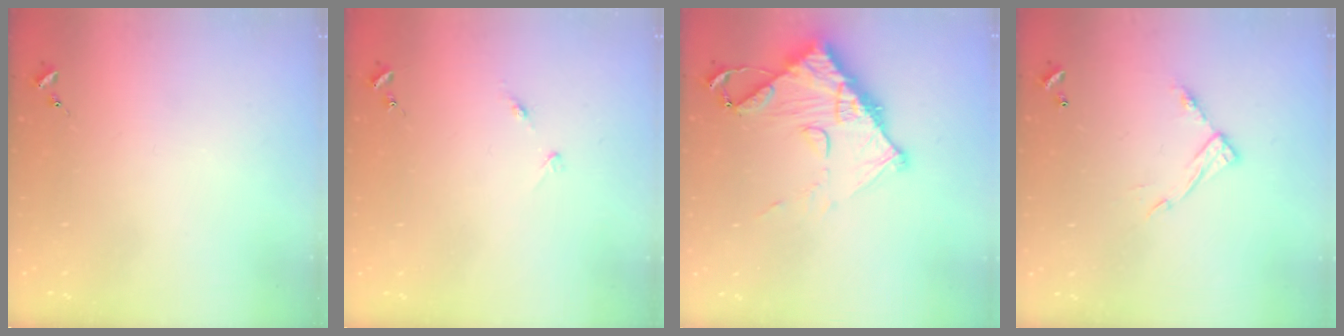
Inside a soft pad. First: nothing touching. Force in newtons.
{"total": 5.1, "press": 5.1, "slide": 0.6}
{"total": 14.0, "press": 13.9, "slide": 1.3}
{"total": 9.4, "press": 9.4, "slide": 0.5}